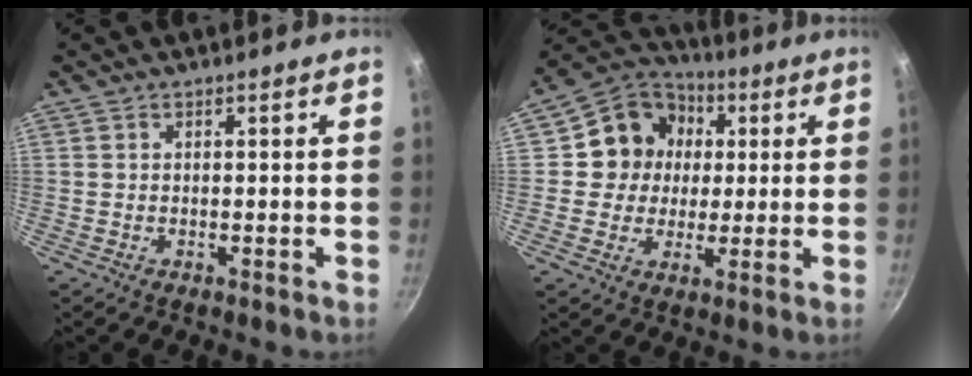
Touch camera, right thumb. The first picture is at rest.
{"total": 12.4, "force": [2.4, 11.2, 4.8], "torque": [-0.049, 0.014, 0.022]}